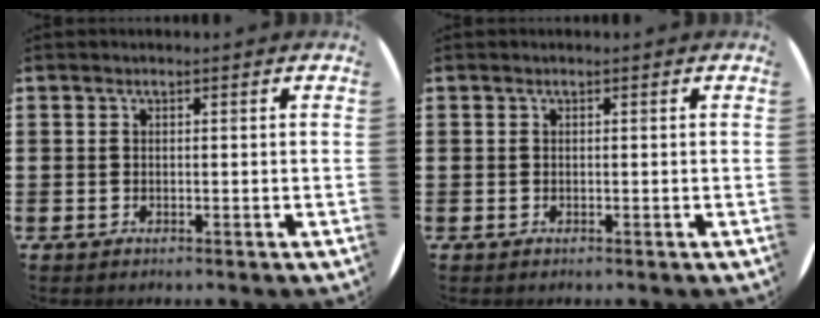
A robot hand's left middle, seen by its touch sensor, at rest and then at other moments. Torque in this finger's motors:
{"motor_torque": [-0.01, 0.01, 0.00, -0.01]}